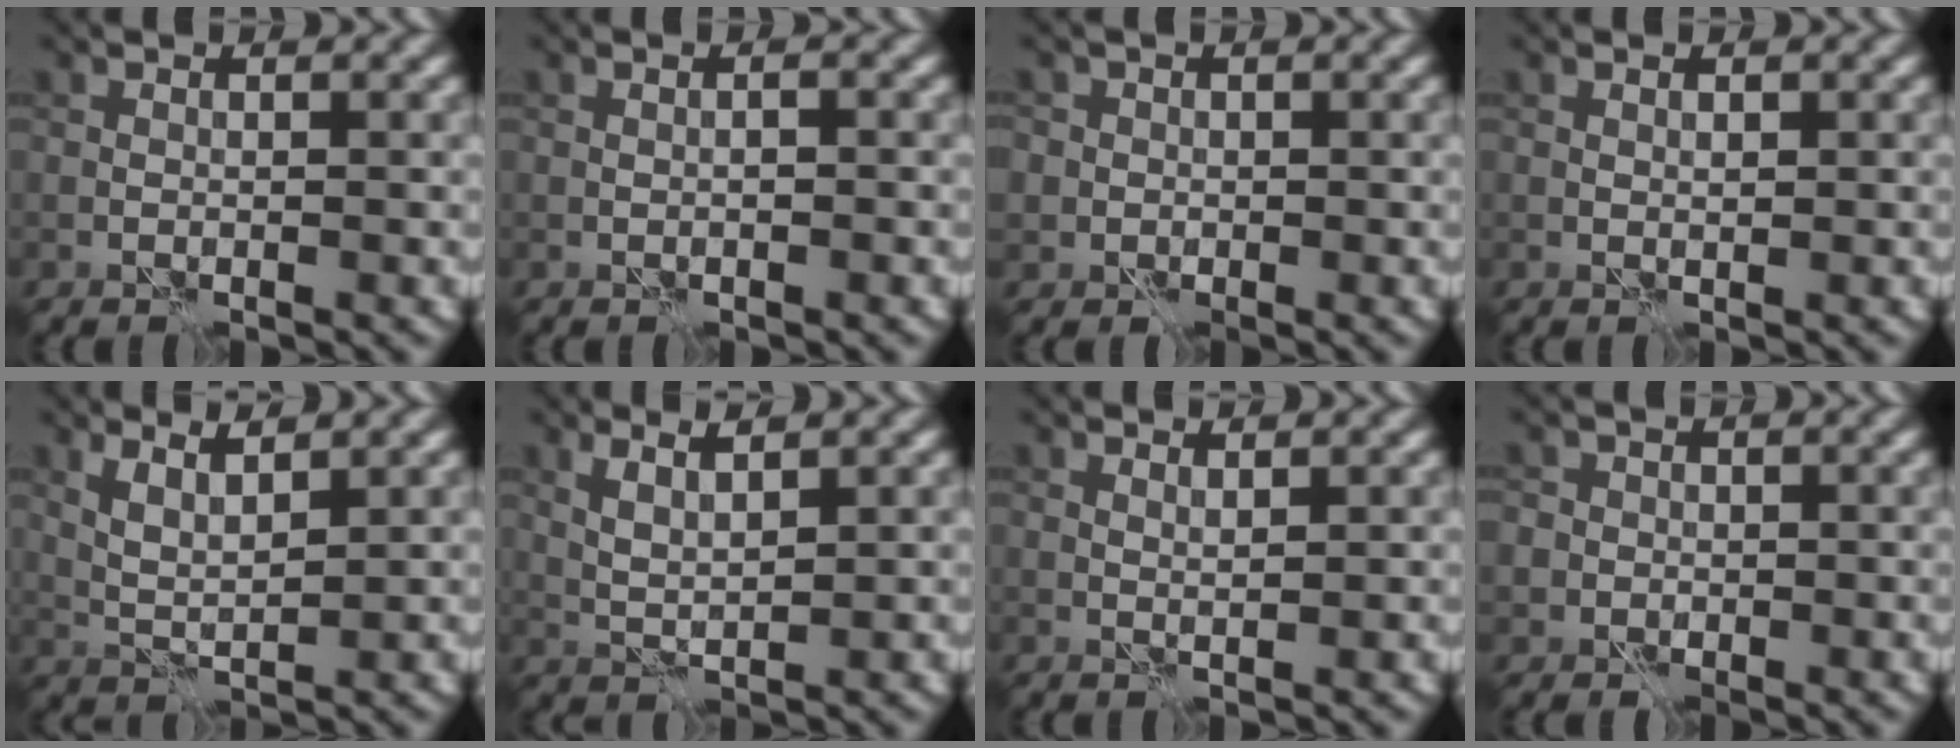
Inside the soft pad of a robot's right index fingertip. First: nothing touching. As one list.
[{"total": 1.1, "force": [-0.2, 0.2, 1.0], "torque": [-0.015, -0.002, -0.001]}, {"total": 1.4, "force": [0.2, 1.4, 0.2], "torque": [0.007, 0.003, -0.002]}, {"total": 0.8, "force": [0.2, 0.2, 0.7], "torque": [-0.014, 0.001, 0.004]}, {"total": 2.8, "force": [1.7, 0.7, 2.2], "torque": [-0.050, -0.005, 0.035]}, {"total": 2.5, "force": [1.5, 0.5, 2.0], "torque": [-0.044, -0.003, 0.031]}, {"total": 0.9, "force": [0.6, 0.0, 0.6], "torque": [-0.015, 0.000, 0.009]}, {"total": 1.8, "force": [0.0, 1.8, 0.3], "torque": [0.006, 0.008, -0.011]}]